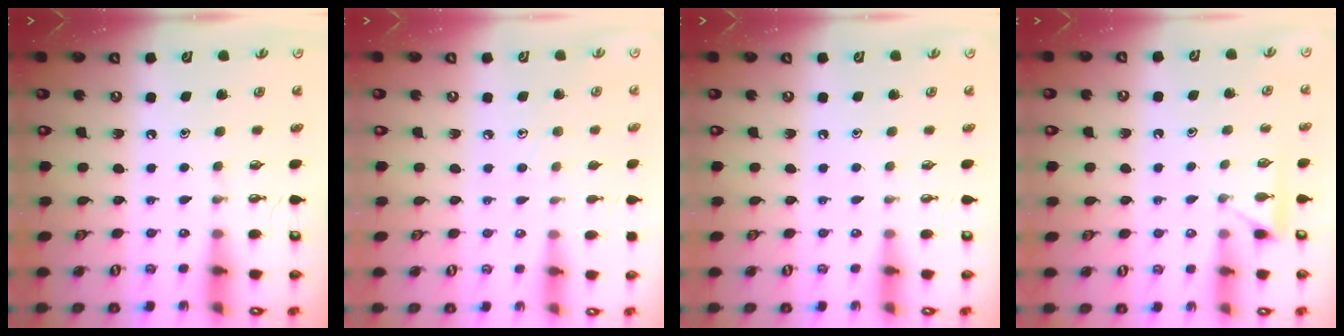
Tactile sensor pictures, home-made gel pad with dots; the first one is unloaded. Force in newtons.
{"total": 4.9, "press": 4.8, "slide": 0.5}
{"total": 0.0}
{"total": 3.5, "press": 3.5, "slide": 0.4}